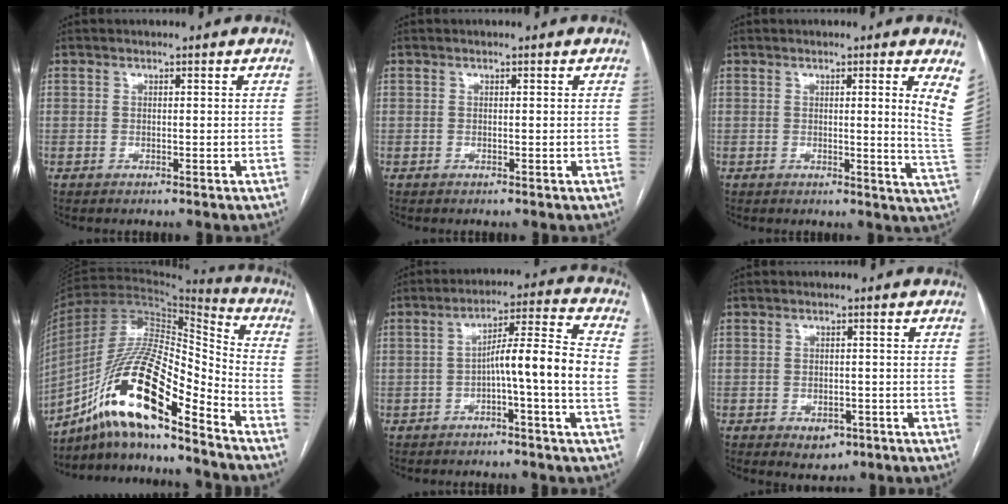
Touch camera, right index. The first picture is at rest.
{"total": 0.0}
{"total": 6.9, "force": [2.9, -1.1, 6.1], "torque": [-0.074, -0.022, 0.017]}
{"total": 18.4, "force": [-11.4, 2.9, 14.1], "torque": [-0.274, 0.008, -0.202]}
{"total": 9.4, "force": [-1.8, -0.8, 9.2], "torque": [-0.139, 0.022, -0.032]}
{"total": 3.4, "force": [-1.8, 2.2, 1.9], "torque": [-0.021, 0.001, -0.014]}